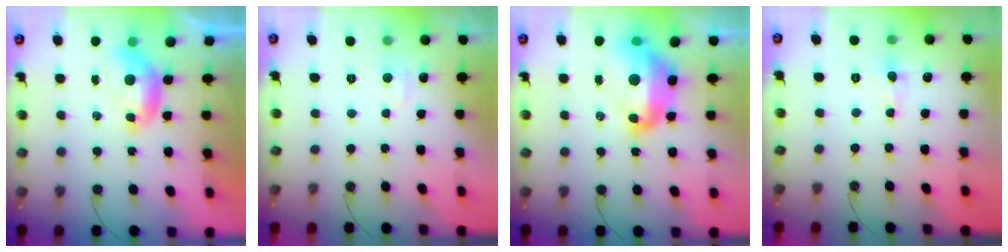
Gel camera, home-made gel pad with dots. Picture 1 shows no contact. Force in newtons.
{"total": 2.6, "press": 2.5, "slide": 0.5}
{"total": 10.3, "press": 10.2, "slide": 1.3}
{"total": 0.6, "press": 0.5, "slide": 0.3}